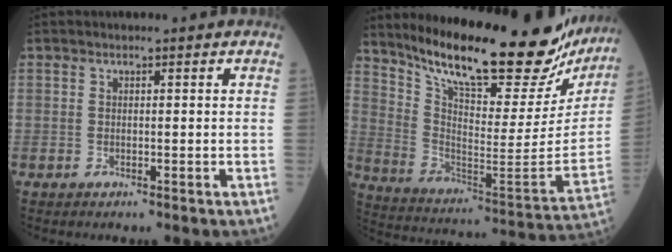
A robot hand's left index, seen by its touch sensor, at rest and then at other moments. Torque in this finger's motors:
{"motor_torque": [0.21, -1.35, 1.05, 0.21]}